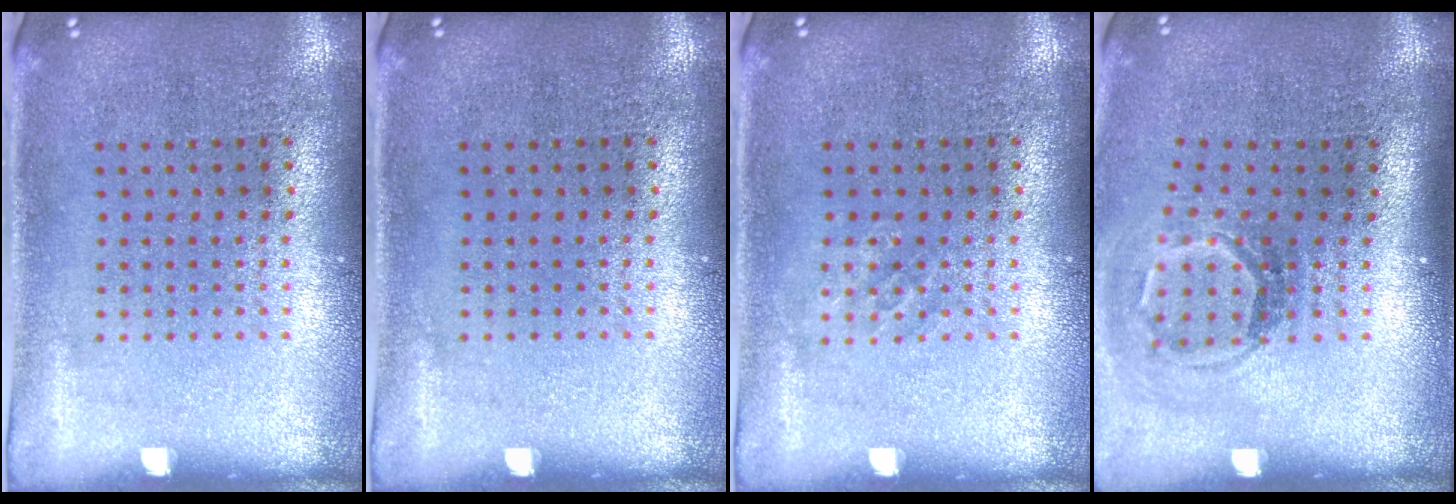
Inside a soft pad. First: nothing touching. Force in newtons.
{"total": 0.0}
{"total": 0.8, "press": 0.8, "slide": 0.2}
{"total": 1.9, "press": 1.3, "slide": 1.4}